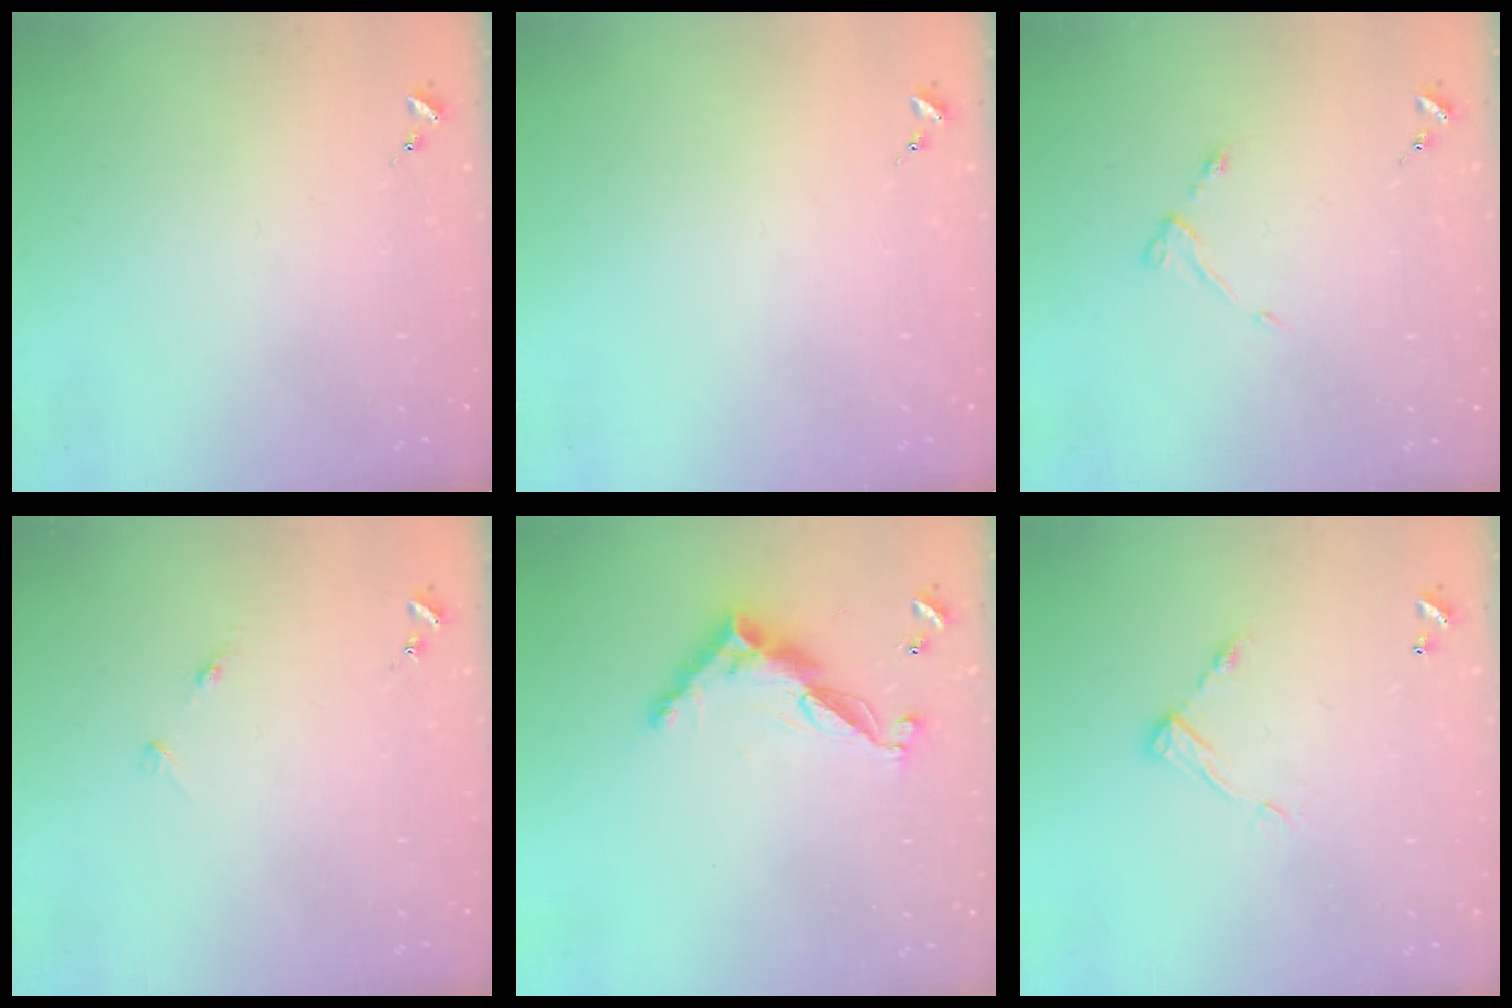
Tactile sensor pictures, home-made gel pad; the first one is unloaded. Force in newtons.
{"total": 0.0}
{"total": 4.7, "press": 4.7, "slide": 0.7}
{"total": 5.1, "press": 5.1, "slide": 0.6}
{"total": 11.6, "press": 11.6, "slide": 0.3}
{"total": 7.9, "press": 7.9, "slide": 0.3}